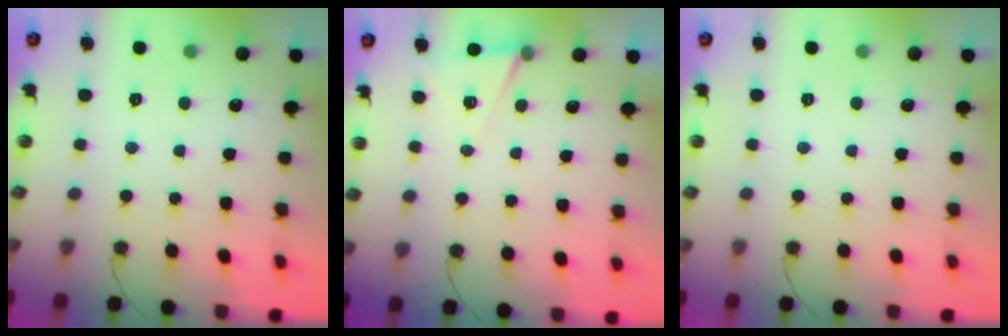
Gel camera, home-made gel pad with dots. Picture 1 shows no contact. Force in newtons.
{"total": 6.2, "press": 4.2, "slide": 4.5}
{"total": 1.5, "press": 0.2, "slide": 1.5}